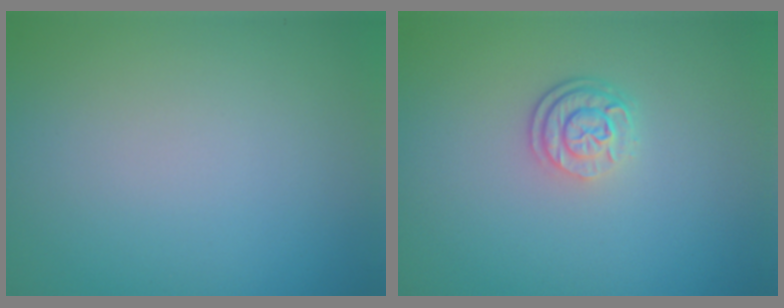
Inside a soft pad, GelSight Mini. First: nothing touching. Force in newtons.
{"total": 2.6, "press": 2.0, "slide": 1.6}